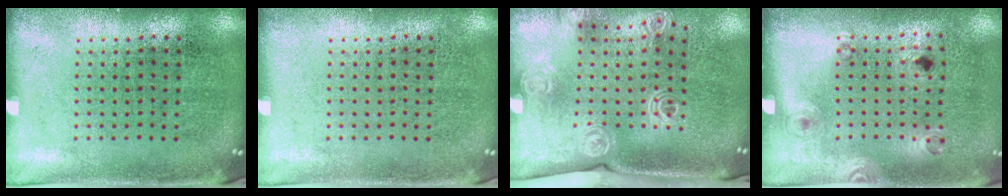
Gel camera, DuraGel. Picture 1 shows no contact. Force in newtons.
{"total": 0.0}
{"total": 2.0, "press": 1.6, "slide": 1.3}
{"total": 1.3, "press": 0.9, "slide": 1.0}